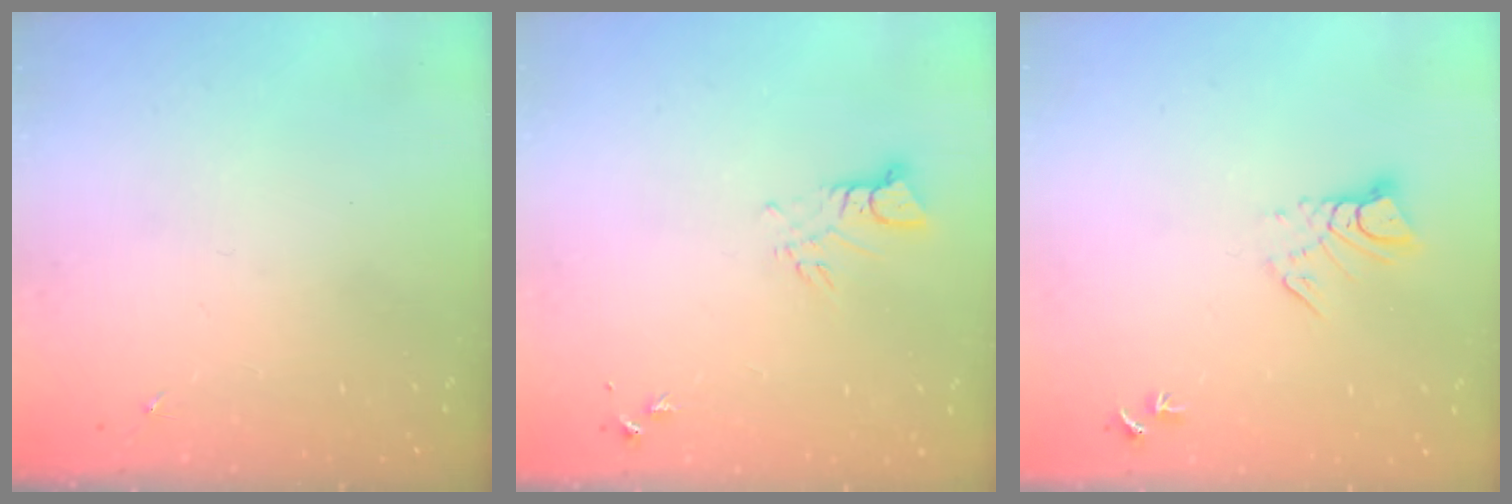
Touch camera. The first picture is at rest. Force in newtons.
{"total": 3.9, "press": 3.9, "slide": 0.4}
{"total": 6.6, "press": 6.6, "slide": 0.7}